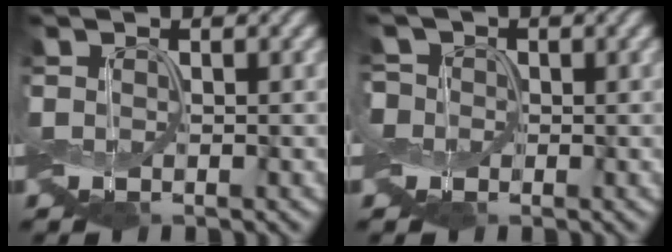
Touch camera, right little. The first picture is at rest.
{"total": 2.8, "force": [0.7, 2.5, 1.0], "torque": [-0.041, 0.015, 0.008]}